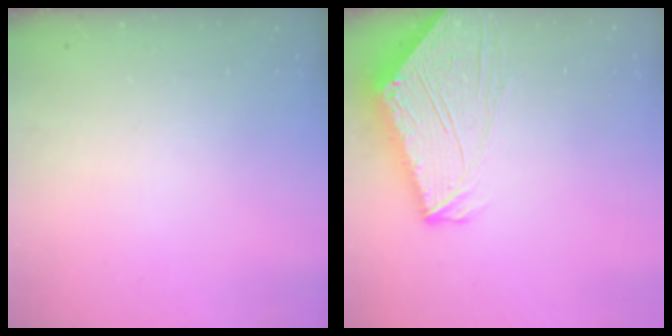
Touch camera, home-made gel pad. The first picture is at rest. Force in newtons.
{"total": 11.1, "press": 11.0, "slide": 1.6}